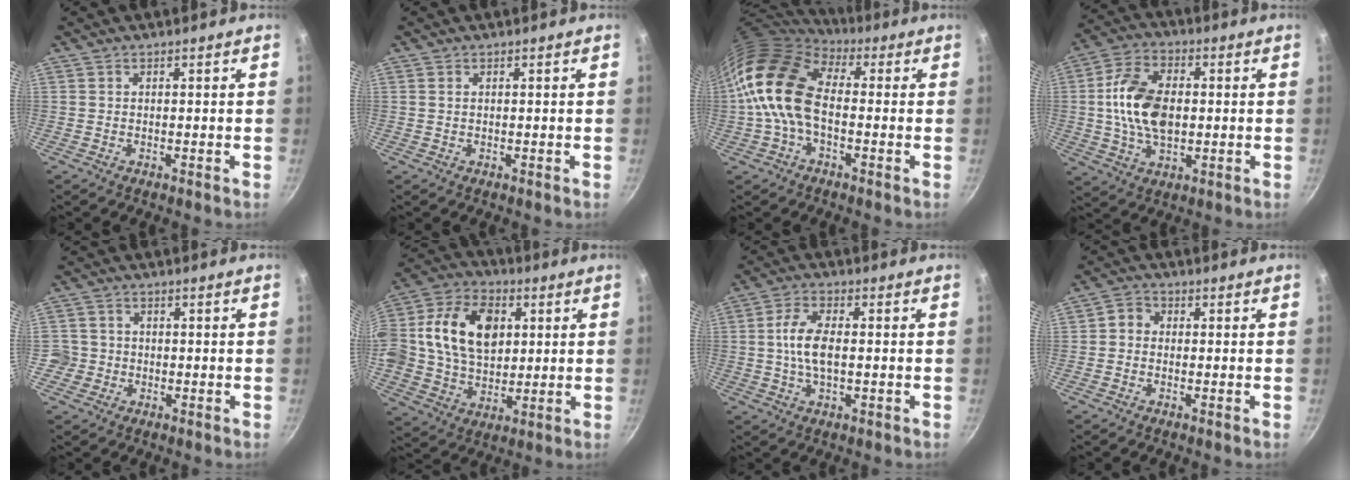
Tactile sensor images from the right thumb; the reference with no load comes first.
{"total": 0.6, "force": [0.2, 0.4, 0.4], "torque": [-0.008, 0.001, 0.005]}
{"total": 14.9, "force": [-0.6, 9.4, 11.6], "torque": [-0.200, 0.030, -0.029]}
{"total": 13.6, "force": [0.5, 8.5, 10.6], "torque": [-0.180, 0.014, 0.002]}
{"total": 4.4, "force": [-1.0, 4.2, 0.9], "torque": [0.006, 0.015, -0.019]}
{"total": 20.9, "force": [4.1, 14.9, 14.1], "torque": [-0.238, 0.018, 0.063]}
{"total": 7.5, "force": [0.0, 3.7, 6.5], "torque": [-0.129, 0.012, -0.005]}
{"total": 2.9, "force": [-0.3, 2.6, 1.4], "torque": [-0.017, 0.008, -0.017]}